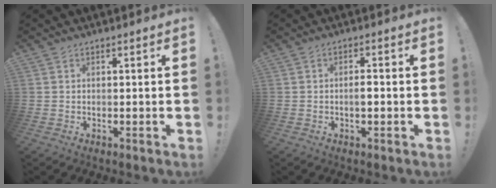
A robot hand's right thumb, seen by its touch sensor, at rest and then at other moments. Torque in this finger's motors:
{"motor_torque": [-0.07, 0.03, -0.14, 0.31, 0.00]}